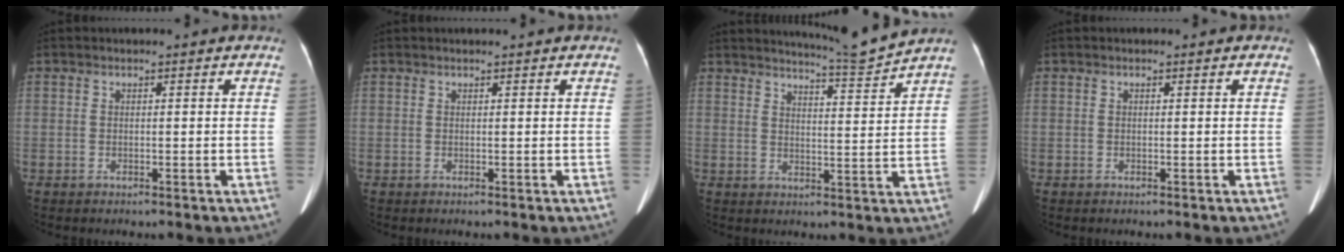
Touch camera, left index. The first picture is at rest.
{"total": 0.9, "force": [0.8, 0.0, 0.4], "torque": [-0.004, 0.014, 0.014]}
{"total": 6.4, "force": [6.0, -2.1, 0.4], "torque": [-0.022, -0.037, 0.096]}
{"total": 0.0}